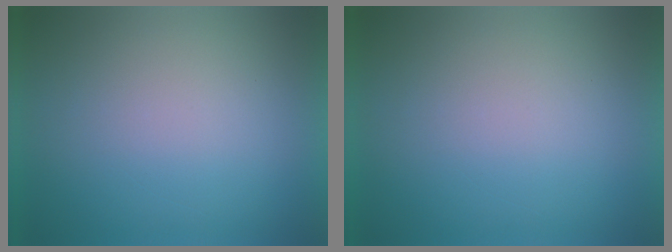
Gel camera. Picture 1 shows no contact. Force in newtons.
{"total": 1.2}